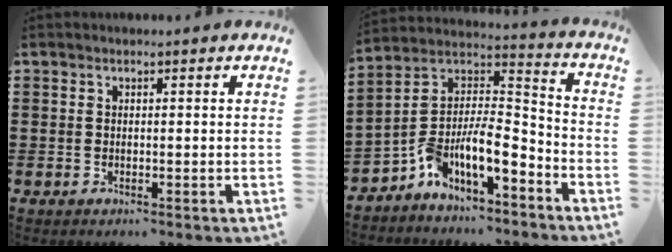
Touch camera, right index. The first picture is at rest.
{"total": 9.6, "force": [-5.9, 3.4, 6.7], "torque": [-0.143, -0.011, -0.120]}